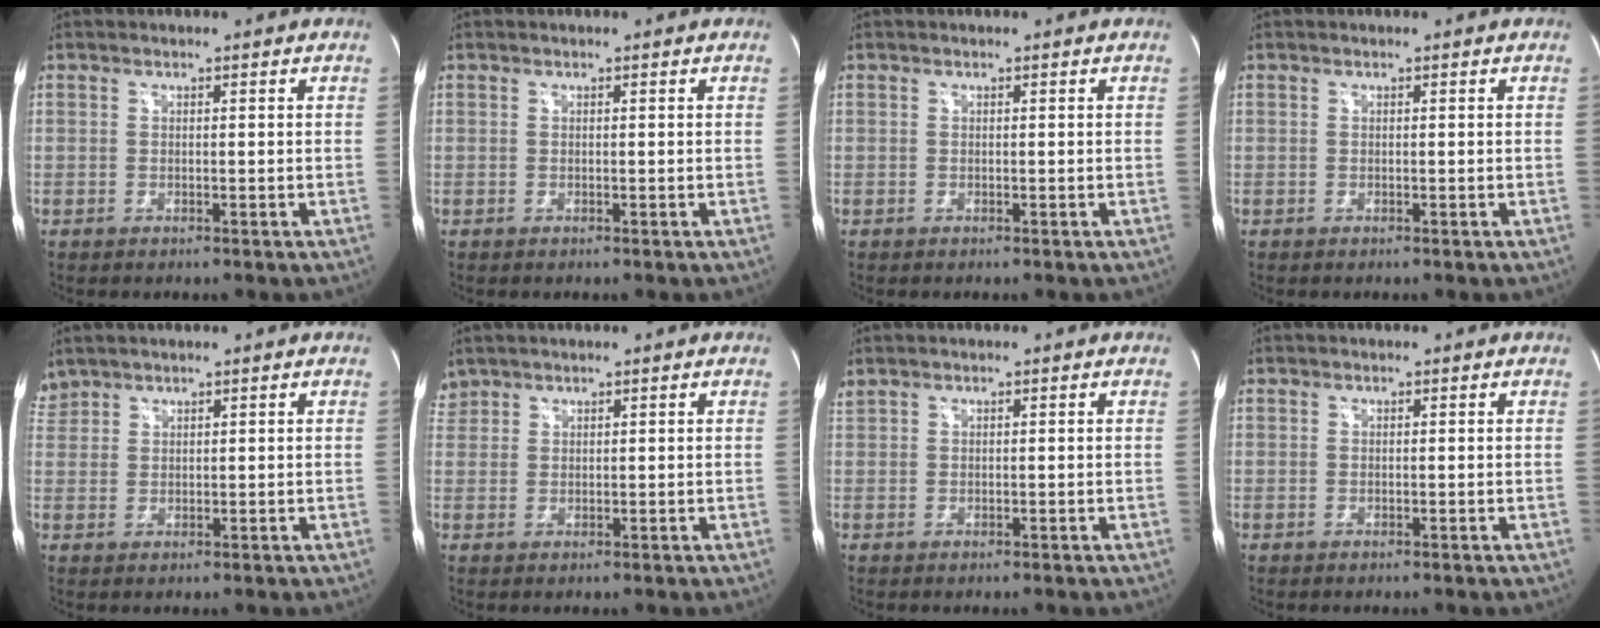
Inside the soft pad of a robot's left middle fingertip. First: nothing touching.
{"total": 0.0}
{"total": 0.0}
{"total": 0.0}
{"total": 2.7, "force": [2.5, 0.8, -0.1], "torque": [-0.005, 0.017, 0.054]}
{"total": 2.2, "force": [2.0, 0.9, -0.2], "torque": [0.002, 0.013, 0.041]}
{"total": 1.1, "force": [1.0, 0.1, 0.4], "torque": [-0.024, 0.019, 0.029]}
{"total": 0.0}